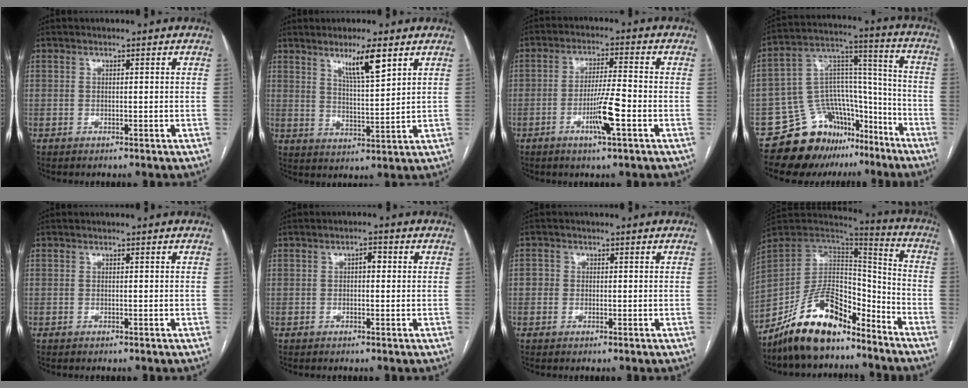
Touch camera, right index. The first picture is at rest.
{"total": 7.1, "force": [4.4, 0.4, 5.5], "torque": [-0.098, -0.008, 0.079]}
{"total": 6.8, "force": [-2.7, -0.1, 6.3], "torque": [-0.121, -0.007, -0.050]}
{"total": 15.8, "force": [-11.6, 9.5, 4.8], "torque": [-0.063, 0.094, -0.186]}
{"total": 0.0}
{"total": 1.8, "force": [0.2, 0.9, 1.5], "torque": [-0.021, 0.010, 0.001]}
{"total": 1.3, "force": [-0.2, 1.2, 0.4], "torque": [-0.001, 0.005, -0.005]}
{"total": 15.9, "force": [-12.0, 6.5, 8.2], "torque": [-0.141, 0.033, -0.214]}